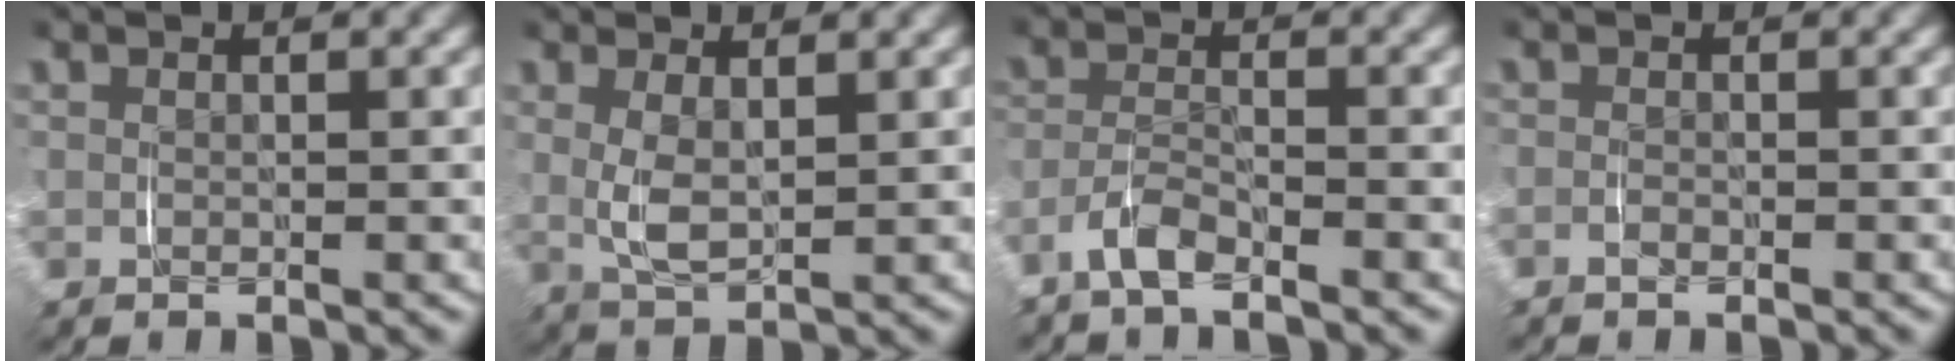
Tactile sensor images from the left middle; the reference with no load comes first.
{"total": 3.2, "force": [0.4, 1.5, 2.7], "torque": [-0.067, -0.011, 0.013]}
{"total": 2.7, "force": [-2.7, -0.1, 0.7], "torque": [-0.020, 0.001, -0.054]}
{"total": 1.1, "force": [-1.0, -0.2, -0.2], "torque": [-0.002, -0.004, -0.020]}